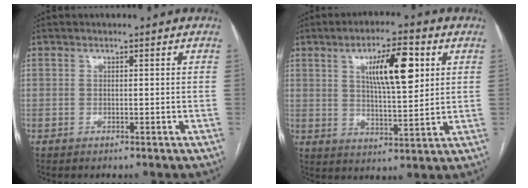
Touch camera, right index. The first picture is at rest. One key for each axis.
{"total": 10.9, "fx": 3.9, "fy": 2.6, "fz": 9.8, "tx": -0.164, "ty": 0.006, "tz": 0.066}